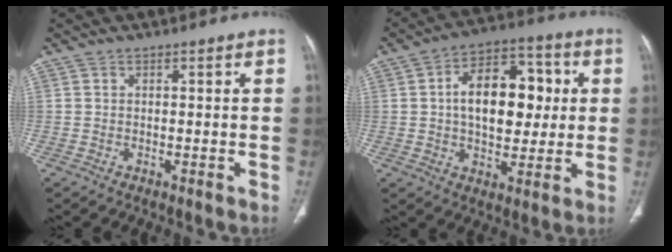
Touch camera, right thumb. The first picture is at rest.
{"total": 16.2, "force": [2.1, 9.8, 12.7], "torque": [-0.158, 0.020, 0.028]}